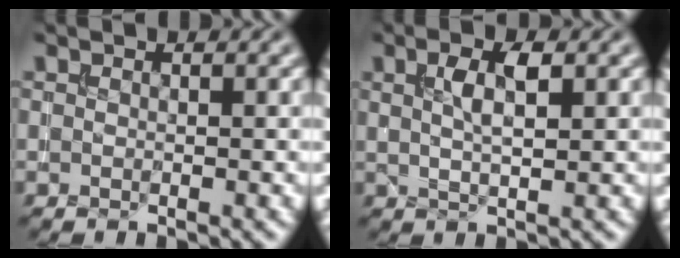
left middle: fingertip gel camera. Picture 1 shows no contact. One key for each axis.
{"total": 2.8, "fx": 0.9, "fy": 0.9, "fz": 2.5, "tx": -0.045, "ty": 0.004, "tz": 0.019}